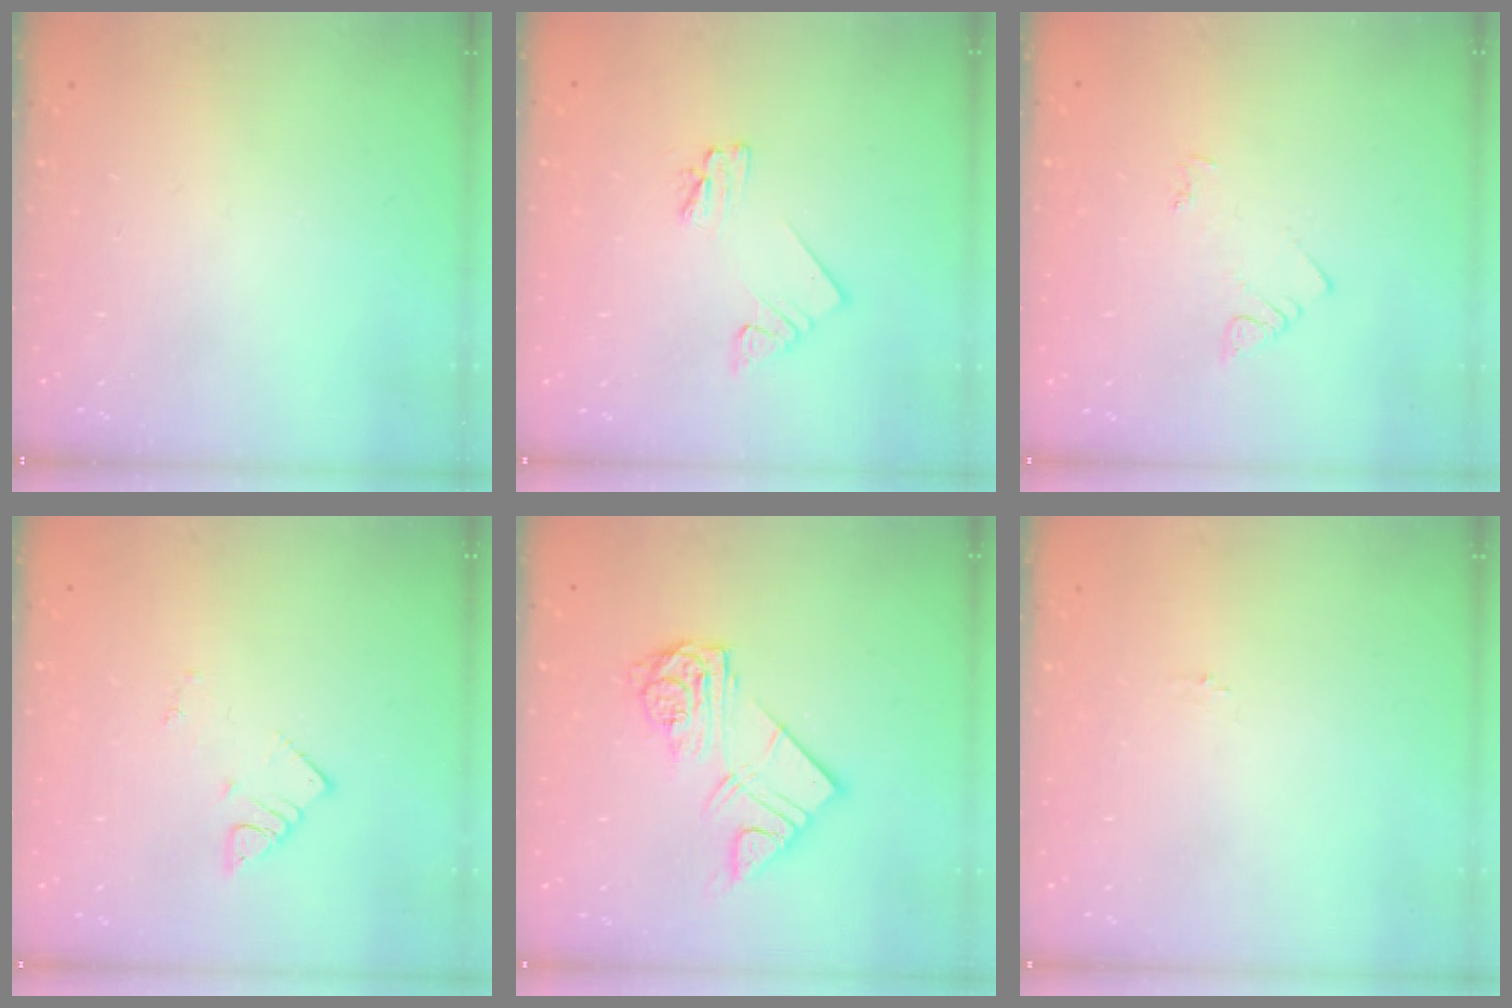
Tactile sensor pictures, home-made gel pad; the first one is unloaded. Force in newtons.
{"total": 3.2, "press": 3.2, "slide": 0.3}
{"total": 2.9, "press": 2.9, "slide": 0.3}
{"total": 1.9, "press": 1.9, "slide": 0.2}
{"total": 12.3, "press": 12.2, "slide": 1.1}
{"total": 0.8, "press": 0.8, "slide": 0.2}